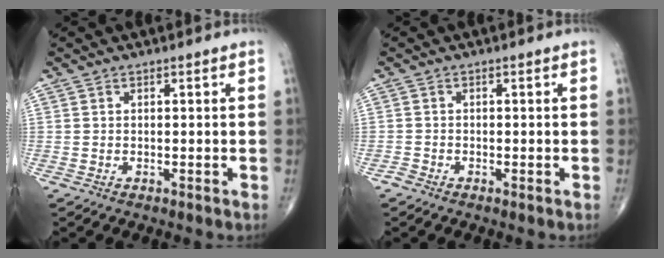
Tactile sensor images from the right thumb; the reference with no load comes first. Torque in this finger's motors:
{"motor_torque": [2.61, 2.37, -0.04, -0.23, -0.05]}